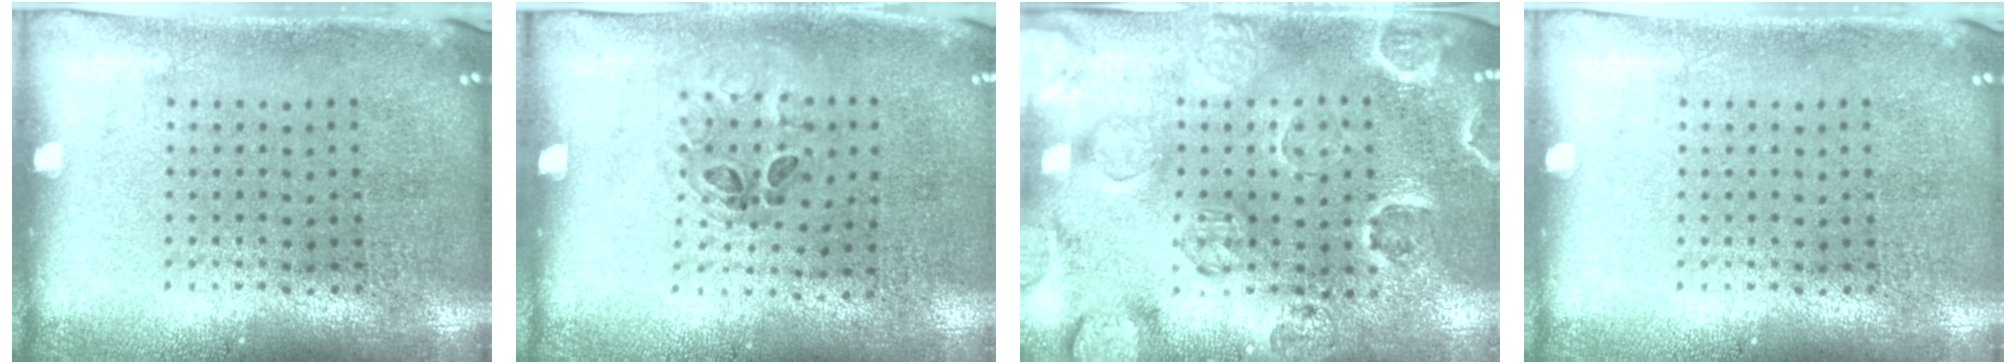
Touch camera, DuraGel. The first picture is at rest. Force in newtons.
{"total": 1.1, "press": 0.6, "slide": 0.9}
{"total": 2.5, "press": 2.3, "slide": 1.0}
{"total": 0.0}